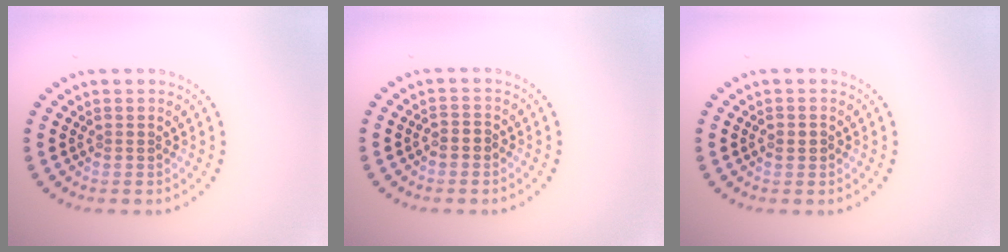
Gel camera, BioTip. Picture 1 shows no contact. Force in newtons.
{"total": 1.2, "press": 1.0, "slide": 0.6}
{"total": 1.0, "press": 1.0, "slide": 0.2}